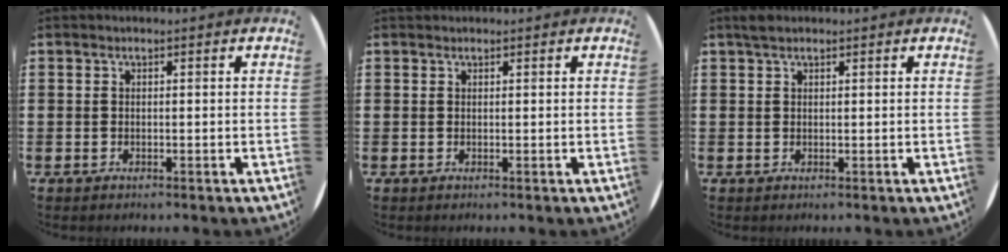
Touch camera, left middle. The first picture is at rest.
{"total": 0.0}
{"total": 1.2, "force": [1.0, 0.5, 0.4], "torque": [-0.003, 0.001, 0.016]}